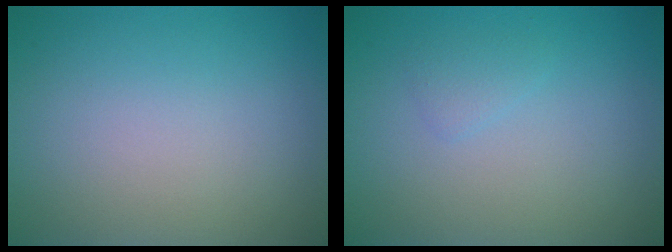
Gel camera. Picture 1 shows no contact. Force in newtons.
{"total": 0.9, "press": 0.9, "slide": 0.0}